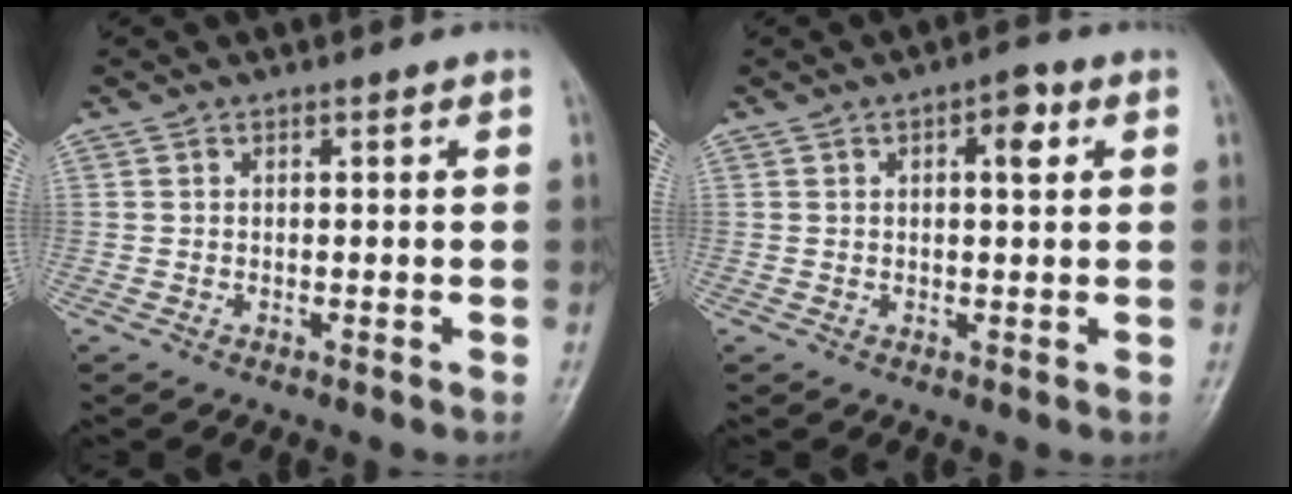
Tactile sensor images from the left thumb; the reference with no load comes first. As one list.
[{"total": 4.1, "force": [1.4, 1.7, 3.5], "torque": [-0.040, 0.004, 0.014]}]